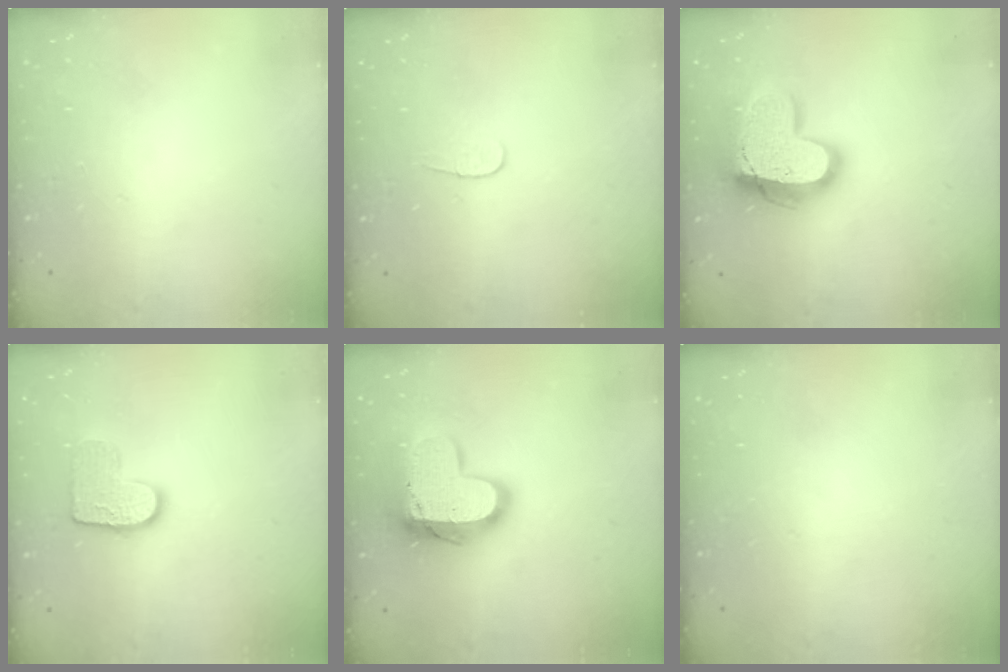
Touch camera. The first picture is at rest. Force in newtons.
{"total": 4.8, "press": 4.8, "slide": 0.5}
{"total": 19.3, "press": 19.2, "slide": 2.0}
{"total": 10.3, "press": 10.2, "slide": 0.6}
{"total": 16.3, "press": 16.2, "slide": 1.4}
{"total": 0.0}